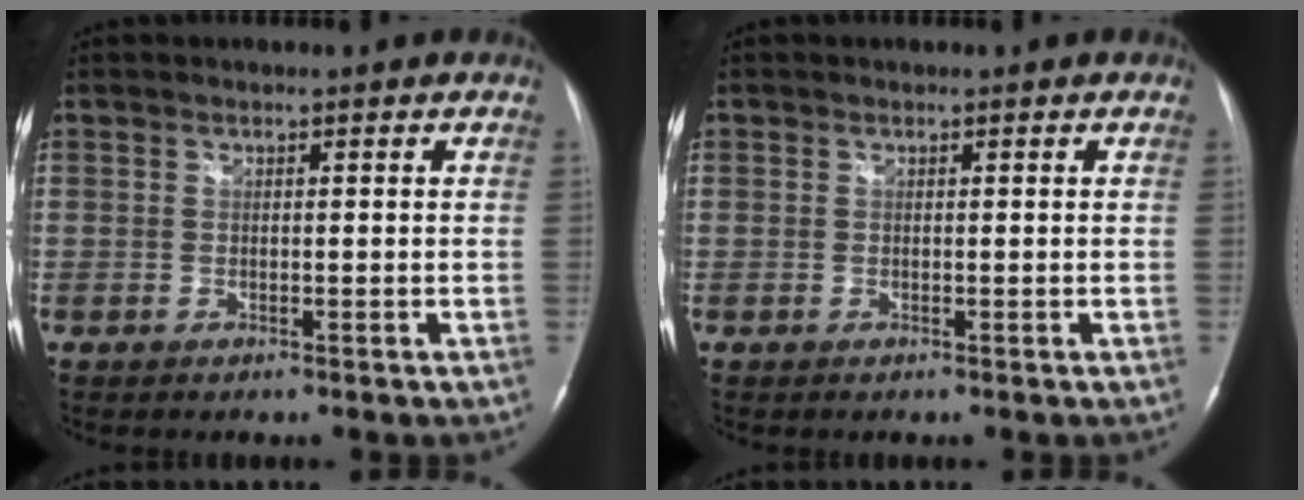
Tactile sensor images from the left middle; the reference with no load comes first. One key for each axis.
{"total": 0.0}